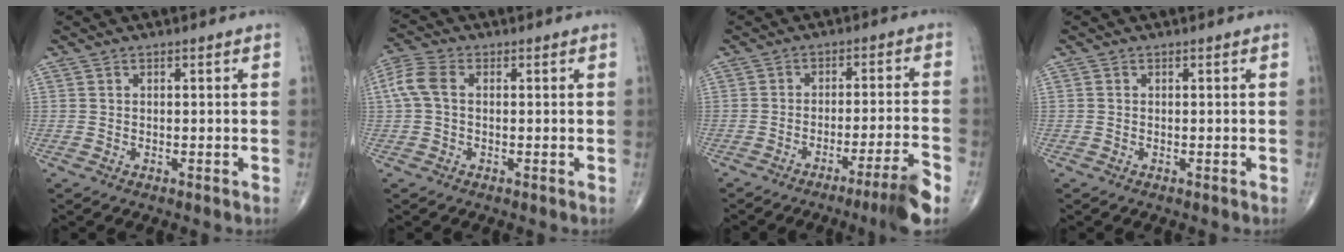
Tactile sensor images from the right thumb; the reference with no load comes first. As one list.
[{"total": 5.7, "force": [0.5, 3.6, 4.4], "torque": [-0.114, 0.019, 0.005]}, {"total": 8.1, "force": [-5.1, 0.0, 6.3], "torque": [-0.098, 0.020, -0.078]}, {"total": 0.0}]